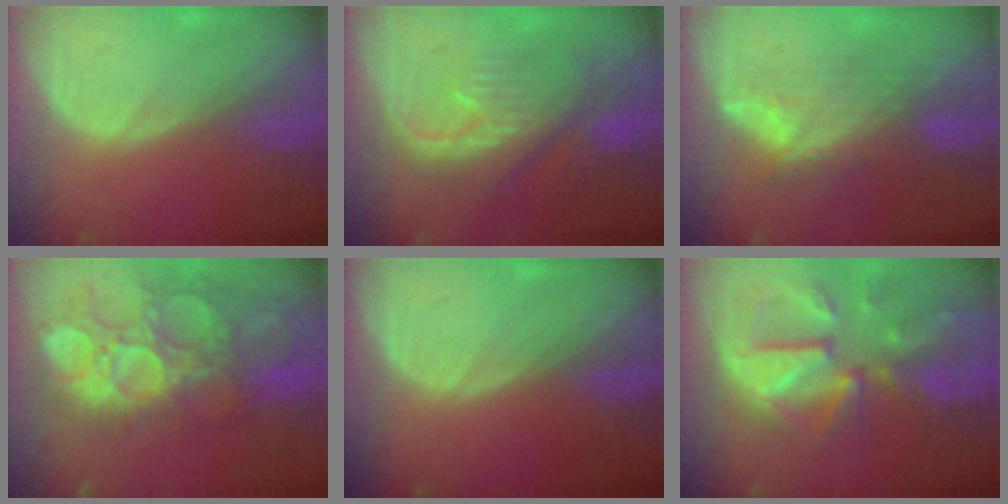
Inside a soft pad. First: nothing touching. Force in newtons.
{"total": 9.0, "press": 8.7, "slide": 2.0}
{"total": 7.3, "press": 7.1, "slide": 1.8}
{"total": 13.5, "press": 12.4, "slide": 5.4}
{"total": 0.0}
{"total": 12.1, "press": 10.5, "slide": 5.9}